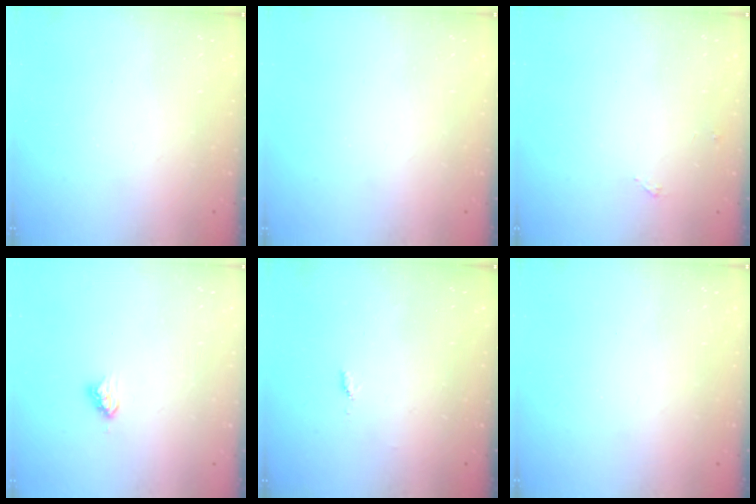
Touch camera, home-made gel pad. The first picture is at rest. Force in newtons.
{"total": 0.0}
{"total": 3.3, "press": 3.3, "slide": 0.7}
{"total": 4.4, "press": 4.4, "slide": 0.6}
{"total": 3.7, "press": 3.7, "slide": 0.5}
{"total": 0.0}